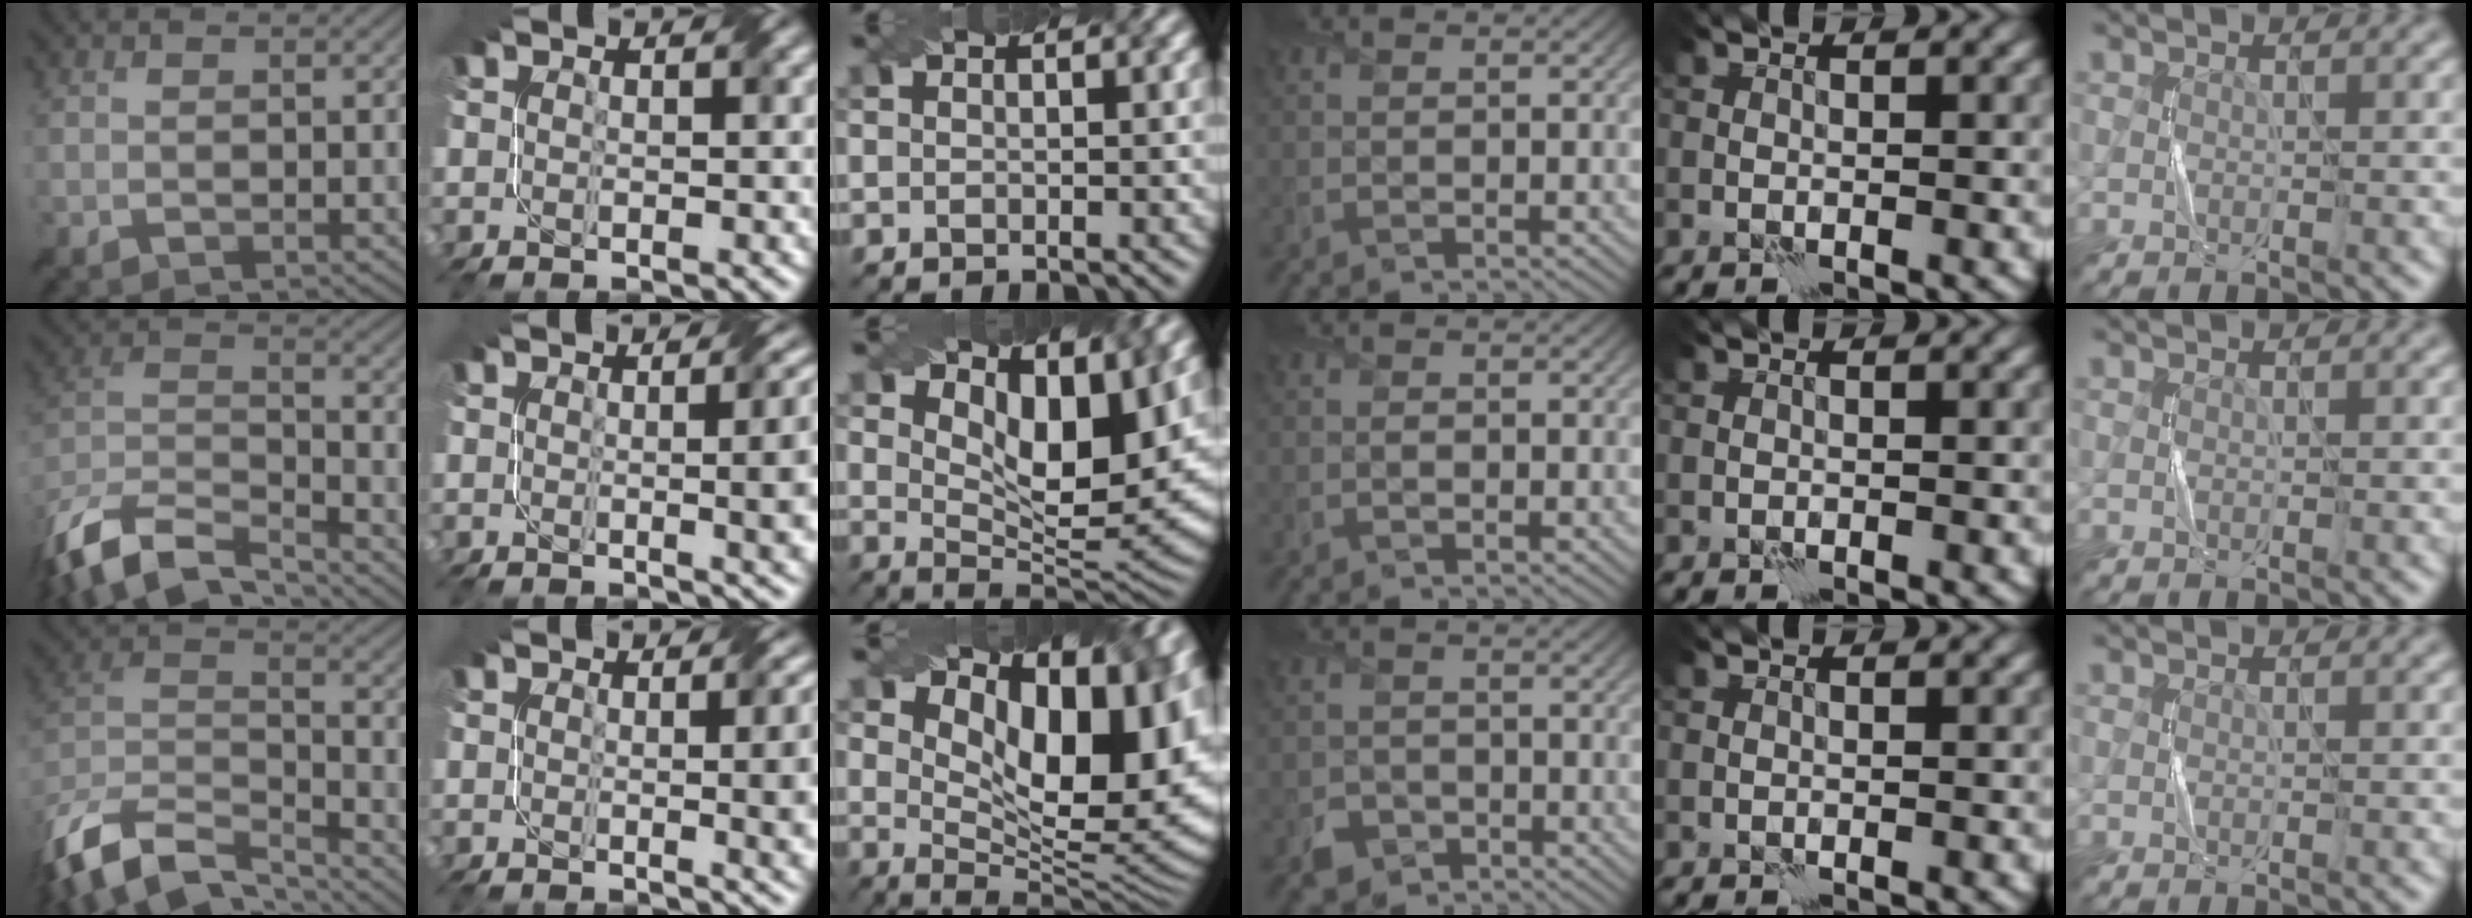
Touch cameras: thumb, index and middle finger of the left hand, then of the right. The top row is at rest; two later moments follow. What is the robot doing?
{"motion": "twist", "object": "screw"}